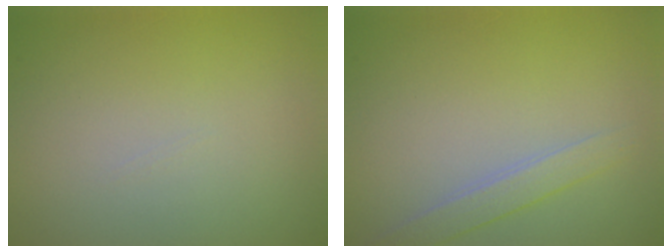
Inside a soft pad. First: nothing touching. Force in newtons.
{"total": 1.9, "press": 1.9, "slide": 0.0}